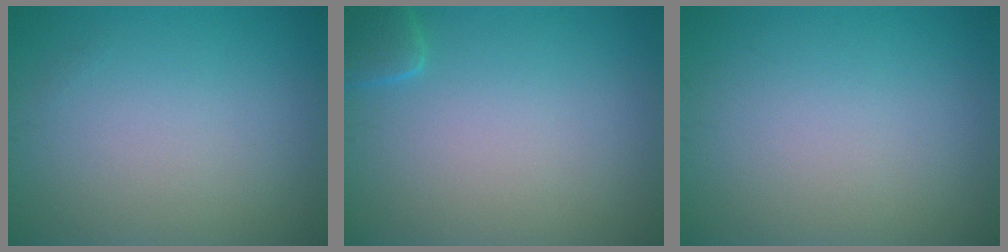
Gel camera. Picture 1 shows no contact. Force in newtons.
{"total": 1.7, "press": 1.7, "slide": 0.2}
{"total": 0.0}